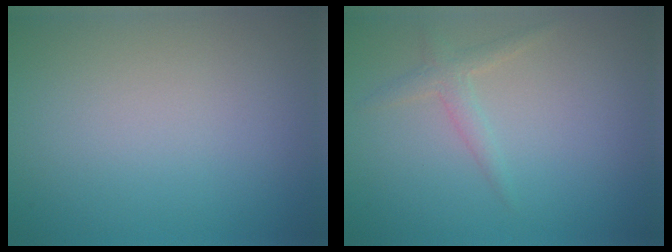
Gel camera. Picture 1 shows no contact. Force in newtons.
{"total": 1.4, "press": 1.4, "slide": 0.0}